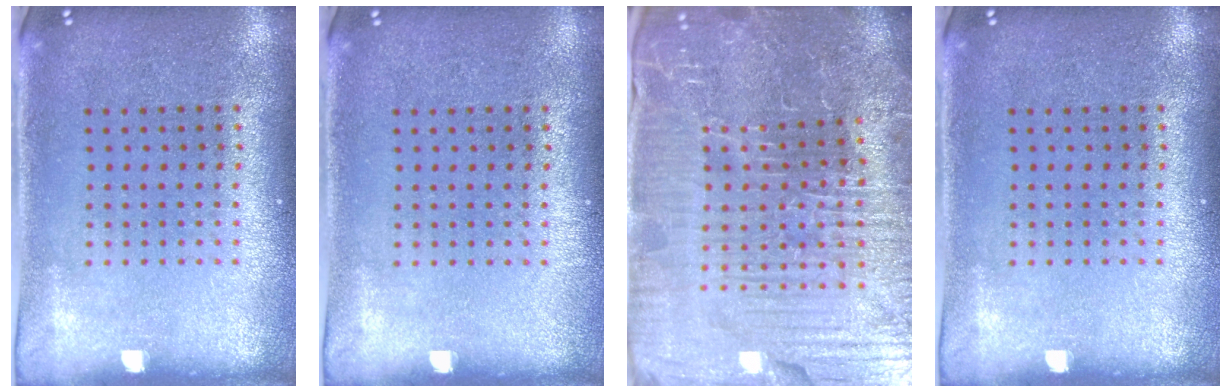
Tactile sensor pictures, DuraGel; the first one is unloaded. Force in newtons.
{"total": 0.0}
{"total": 5.9, "press": 5.6, "slide": 1.9}
{"total": 0.0}